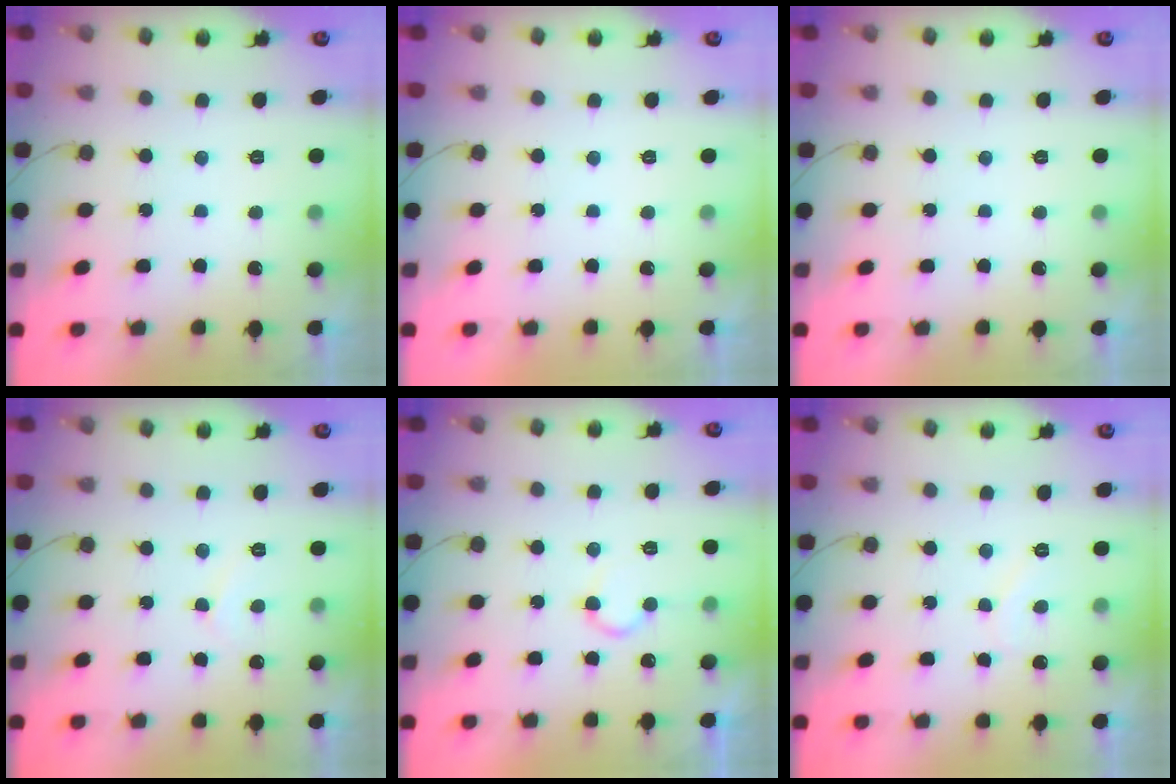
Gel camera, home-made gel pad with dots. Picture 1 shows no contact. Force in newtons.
{"total": 1.7, "press": 1.6, "slide": 0.0}
{"total": 0.0}
{"total": 4.8, "press": 4.8, "slide": 0.4}
{"total": 6.1, "press": 6.1, "slide": 0.5}
{"total": 5.8, "press": 5.8, "slide": 0.6}